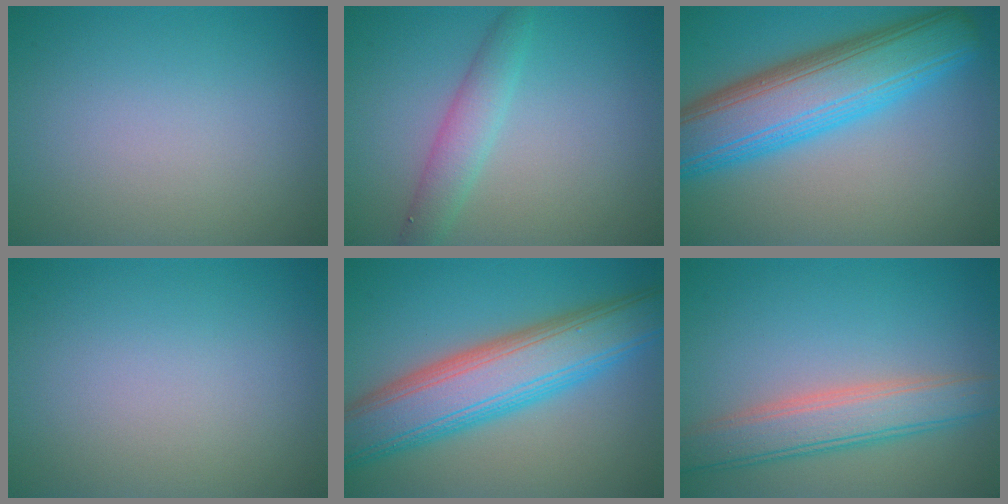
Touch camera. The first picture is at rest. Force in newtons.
{"total": 2.8, "press": 2.8, "slide": 0.2}
{"total": 10.6, "press": 10.6, "slide": 0.2}
{"total": 0.0}
{"total": 9.6, "press": 9.6, "slide": 0.4}
{"total": 4.9, "press": 4.9, "slide": 0.4}